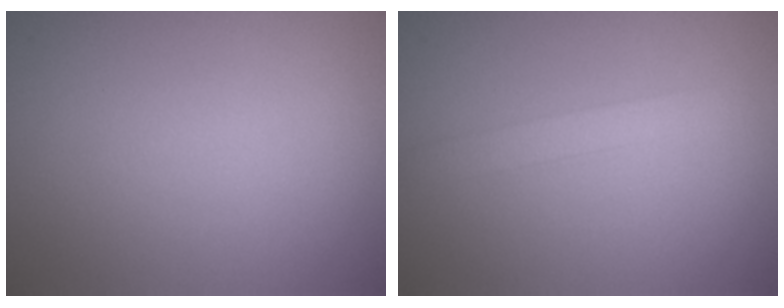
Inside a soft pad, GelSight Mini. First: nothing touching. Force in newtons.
{"total": 1.6, "press": 1.6, "slide": 0.1}